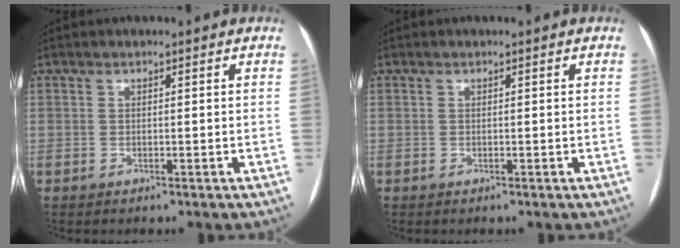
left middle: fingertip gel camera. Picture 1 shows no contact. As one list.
[{"total": 0.0}]